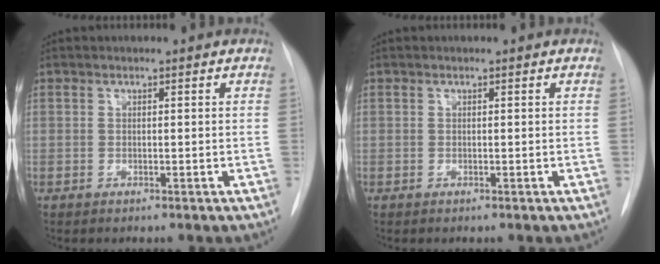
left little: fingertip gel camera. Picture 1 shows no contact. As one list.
[{"total": 0.0}]